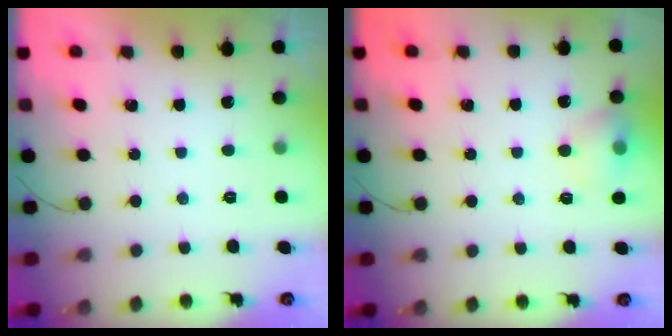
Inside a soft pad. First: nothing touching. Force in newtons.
{"total": 8.2, "press": 8.1, "slide": 1.2}